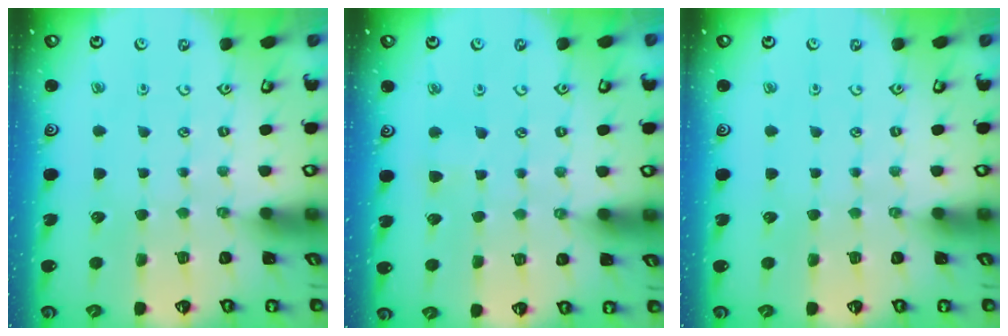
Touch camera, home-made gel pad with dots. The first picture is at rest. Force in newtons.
{"total": 2.9, "press": 2.8, "slide": 0.4}
{"total": 0.0}